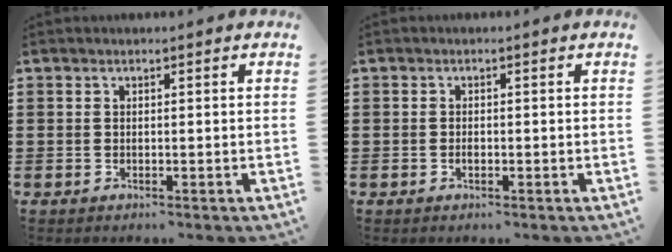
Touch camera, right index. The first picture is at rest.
{"total": 0.7, "force": [-0.2, 0.3, 0.5], "torque": [-0.012, -0.003, -0.003]}